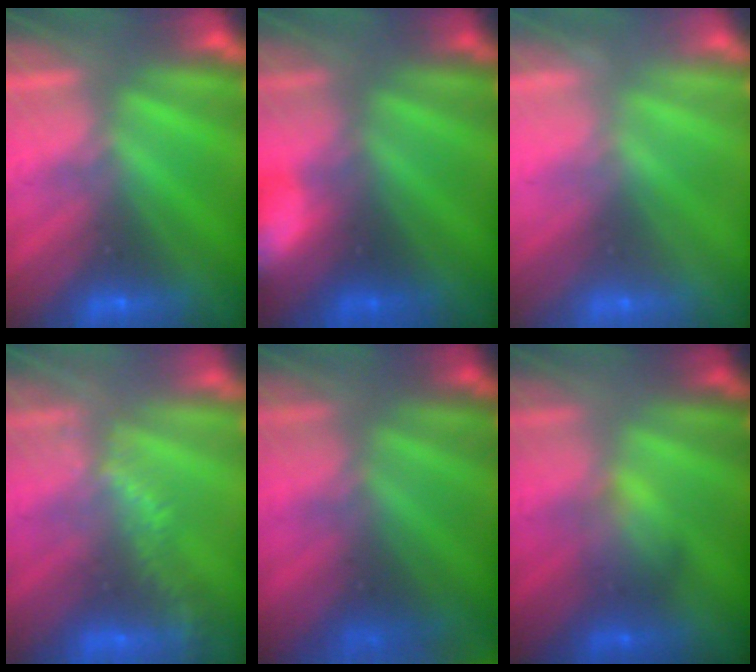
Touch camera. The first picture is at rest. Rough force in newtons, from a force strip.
{"total": 8.6}
{"total": 2.4}
{"total": 2.9}
{"total": 9.7}
{"total": 2.1}